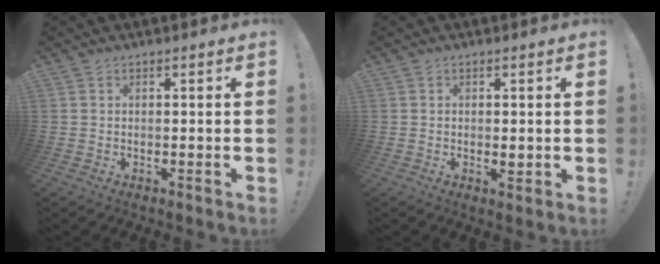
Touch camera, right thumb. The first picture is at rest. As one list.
[{"total": 1.5, "force": [0.1, 0.9, 1.2], "torque": [-0.013, -0.001, 0.001]}]